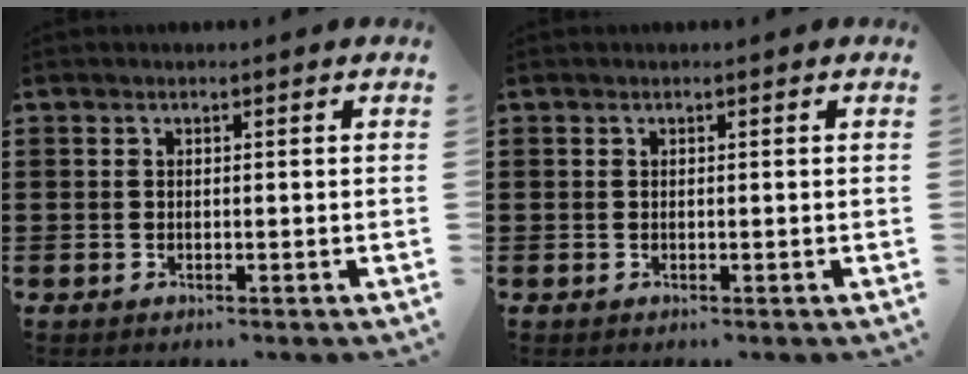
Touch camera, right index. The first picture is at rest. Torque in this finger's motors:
{"motor_torque": [-0.36, 0.61, -0.01, -0.01]}